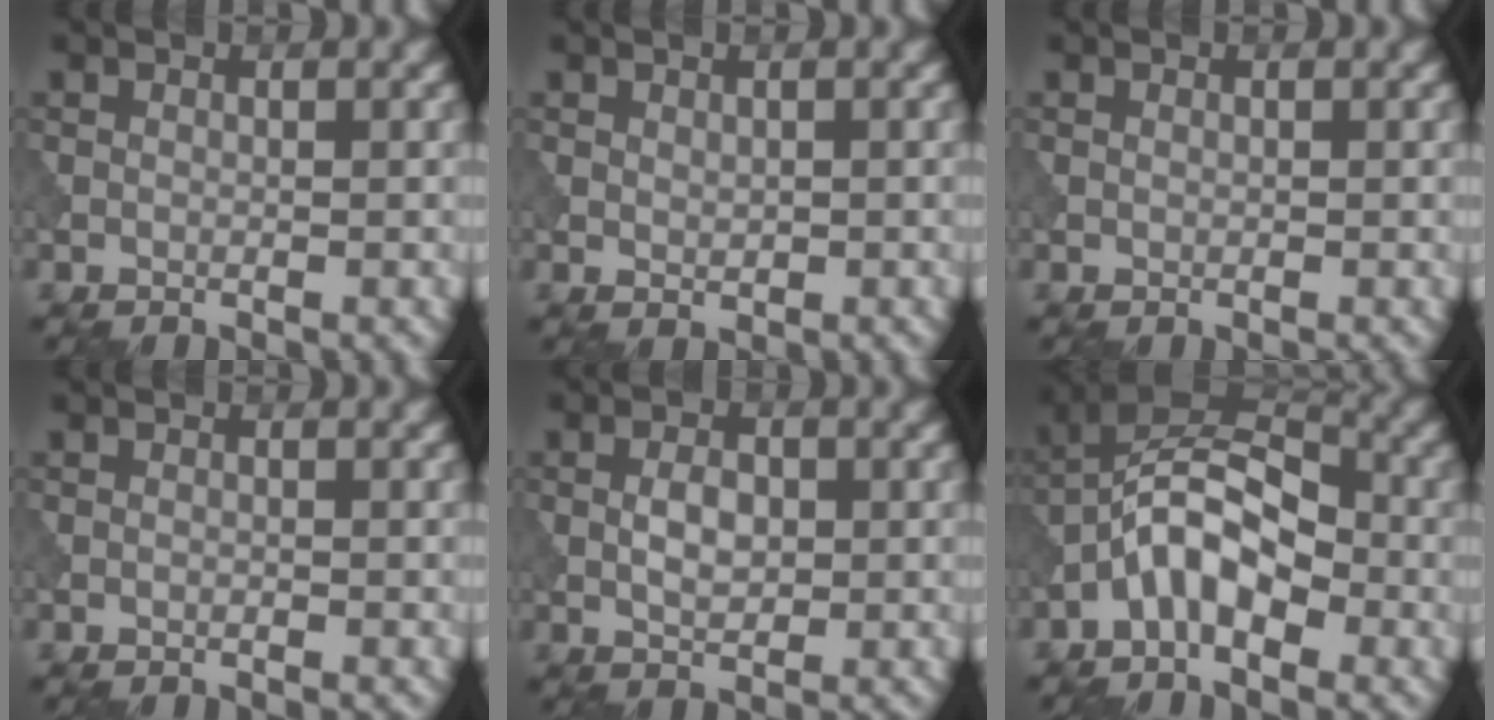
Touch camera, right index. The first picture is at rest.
{"total": 0.8, "force": [0.2, 0.6, 0.5], "torque": [-0.010, -0.004, 0.009]}
{"total": 0.0}
{"total": 0.0}
{"total": 2.5, "force": [-0.1, 1.4, 2.1], "torque": [-0.040, 0.000, -0.001]}
{"total": 6.7, "force": [-2.5, 3.5, 5.2], "torque": [-0.097, 0.021, -0.057]}